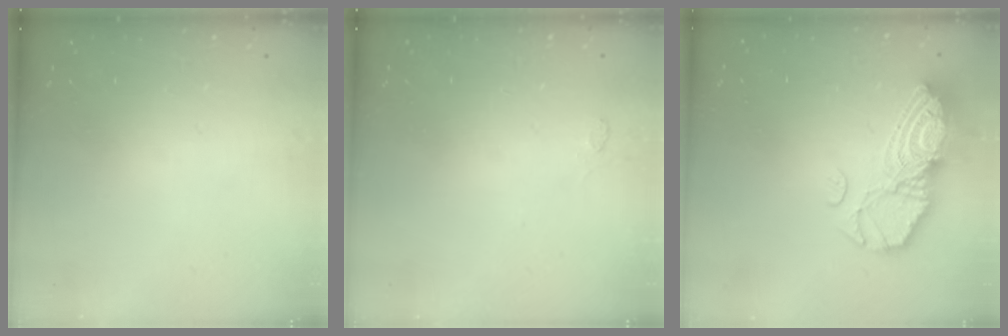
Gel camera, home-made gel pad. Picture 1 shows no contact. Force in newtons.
{"total": 3.9, "press": 3.2, "slide": 2.2}
{"total": 15.0, "press": 14.9, "slide": 1.3}